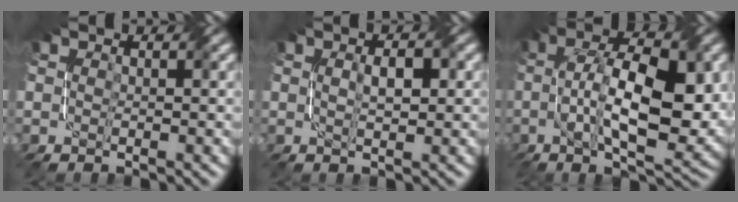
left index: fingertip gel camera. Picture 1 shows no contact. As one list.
[{"total": 2.0, "force": [0.4, 0.7, 1.8], "torque": [-0.027, 0.004, 0.014]}, {"total": 11.5, "force": [-0.1, 4.2, 10.7], "torque": [-0.177, 0.001, 0.007]}]